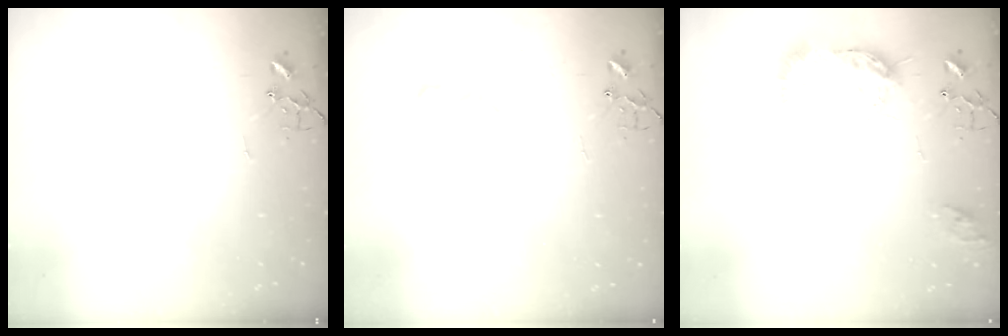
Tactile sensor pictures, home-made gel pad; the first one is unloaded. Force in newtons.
{"total": 5.9, "press": 5.8, "slide": 0.7}
{"total": 20.9, "press": 20.8, "slide": 1.7}